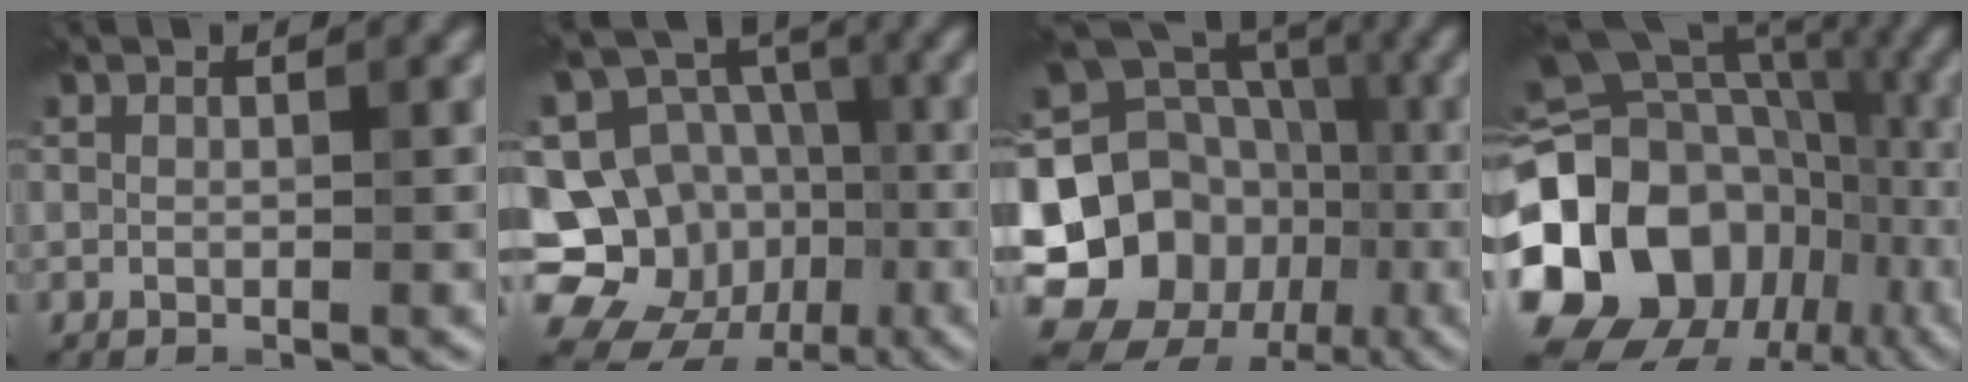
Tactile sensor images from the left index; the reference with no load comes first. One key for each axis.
{"total": 15.1, "fx": -4.0, "fy": 13.4, "fz": 5.7, "tx": -0.112, "ty": 0.008, "tz": -0.066}
{"total": 17.3, "fx": -4.8, "fy": 15.3, "fz": 6.6, "tx": -0.136, "ty": 0.005, "tz": -0.095}
{"total": 20.0, "fx": -5.1, "fy": 16.8, "fz": 9.6, "tx": -0.191, "ty": -0.004, "tz": -0.099}